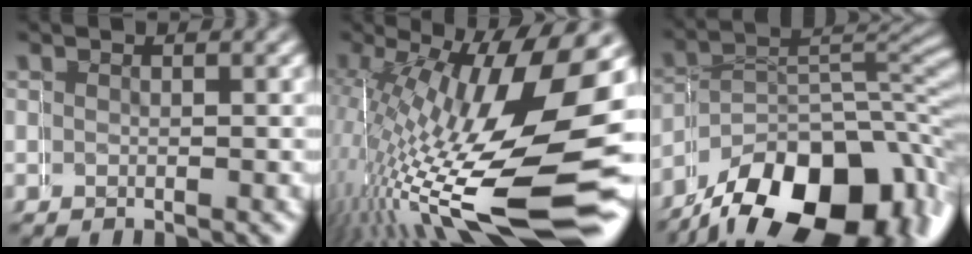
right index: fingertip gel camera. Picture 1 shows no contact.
{"total": 15.6, "force": [-3.8, 4.8, 14.4], "torque": [-0.226, -0.036, -0.027]}
{"total": 15.0, "force": [-7.3, 7.9, 10.4], "torque": [-0.141, -0.040, -0.091]}